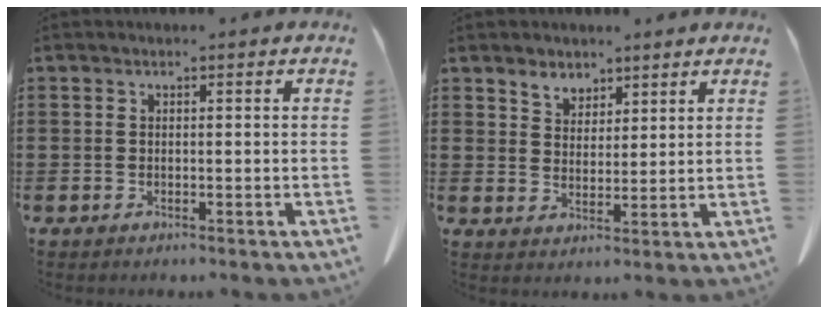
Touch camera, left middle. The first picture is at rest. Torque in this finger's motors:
{"motor_torque": [0.17, 0.02, 0.09, 0.03]}